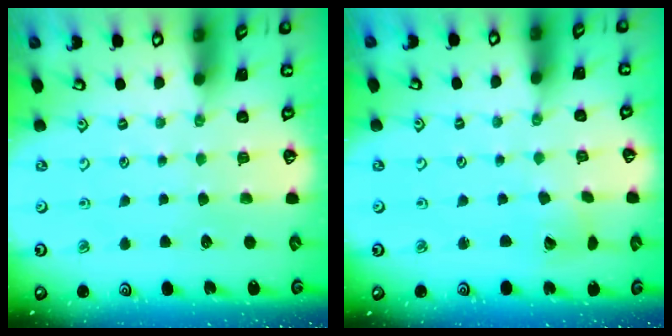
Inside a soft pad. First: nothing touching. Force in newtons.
{"total": 2.8, "press": 2.8, "slide": 0.4}